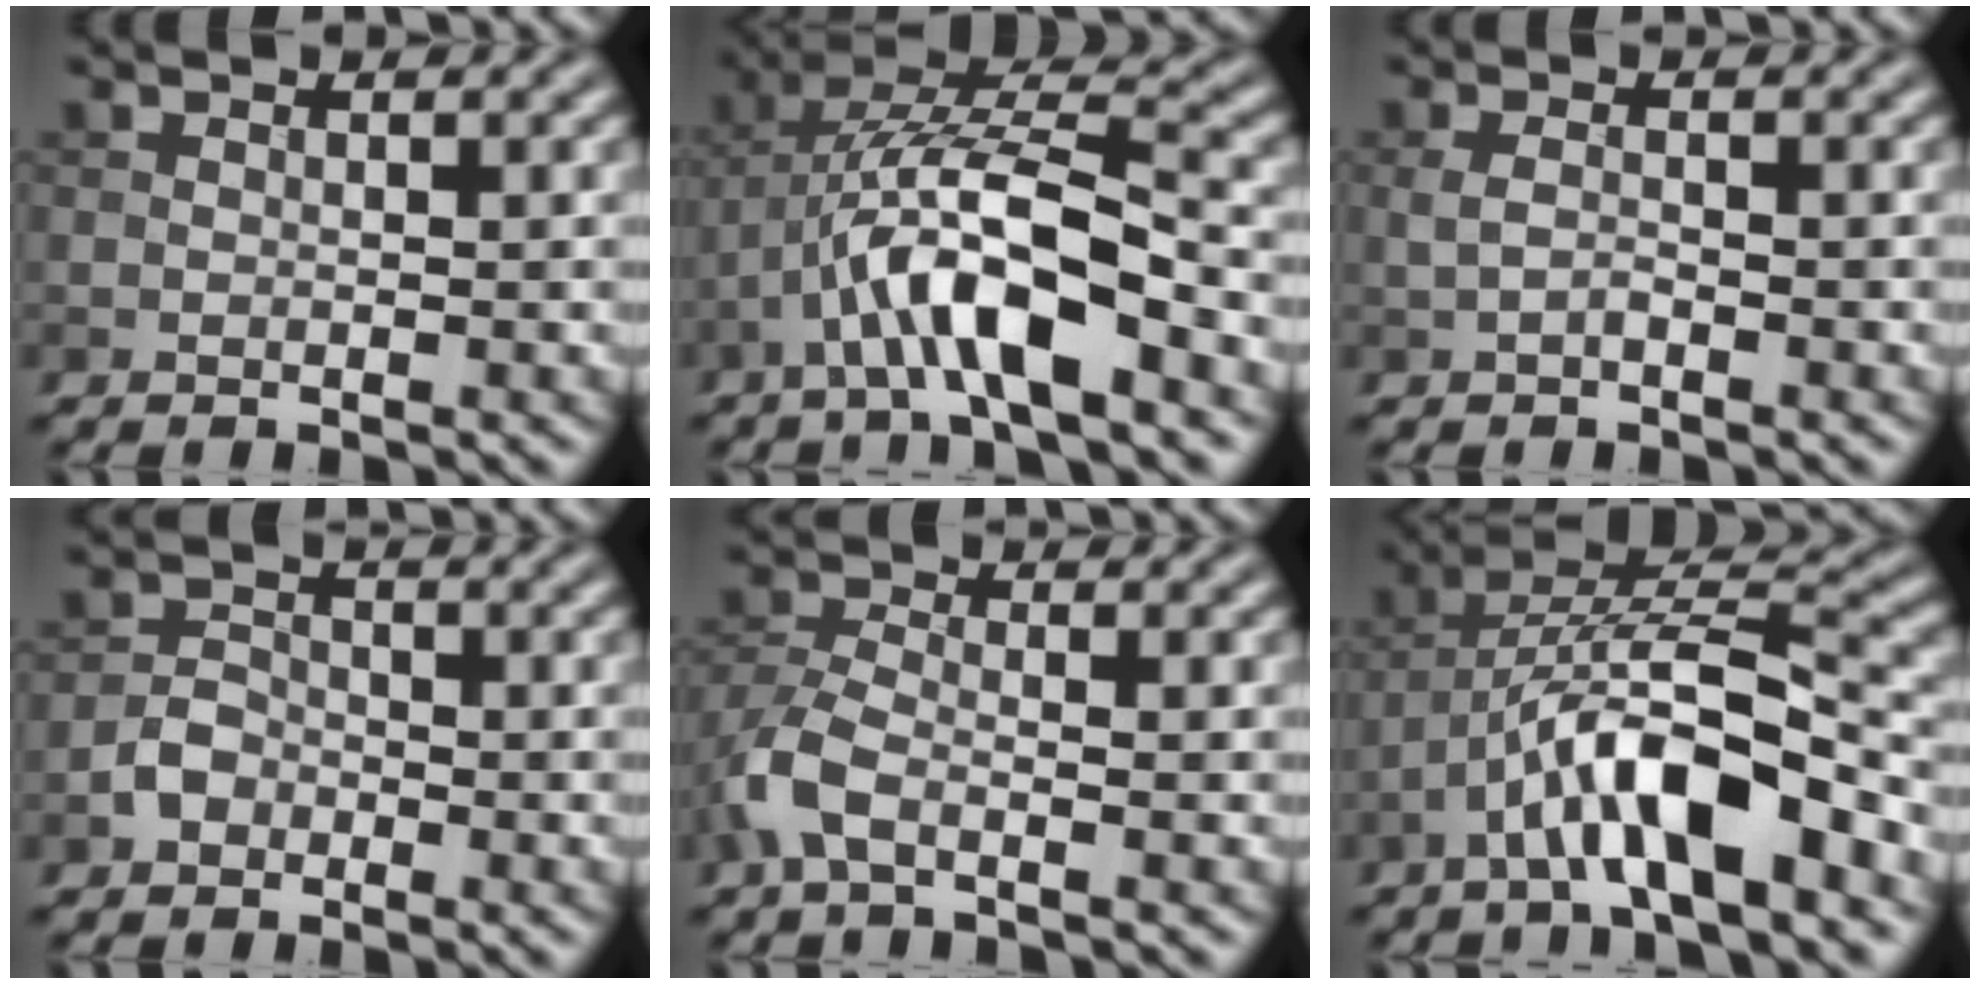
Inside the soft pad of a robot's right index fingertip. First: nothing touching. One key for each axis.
{"total": 8.6, "fx": -3.5, "fy": 2.5, "fz": 7.5, "tx": -0.139, "ty": 0.017, "tz": -0.065}
{"total": 1.1, "fx": -0.3, "fy": 0.4, "fz": 1.0, "tx": -0.025, "ty": 0.001, "tz": -0.010}
{"total": 1.9, "fx": -1.1, "fy": 1.3, "fz": 0.7, "tx": -0.011, "ty": 0.007, "tz": -0.024}
{"total": 3.7, "fx": -1.9, "fy": 1.5, "fz": 2.8, "tx": -0.072, "ty": 0.001, "tz": -0.053}
{"total": 8.8, "fx": -4.2, "fy": 2.1, "fz": 7.4, "tx": -0.127, "ty": 0.020, "tz": -0.074}